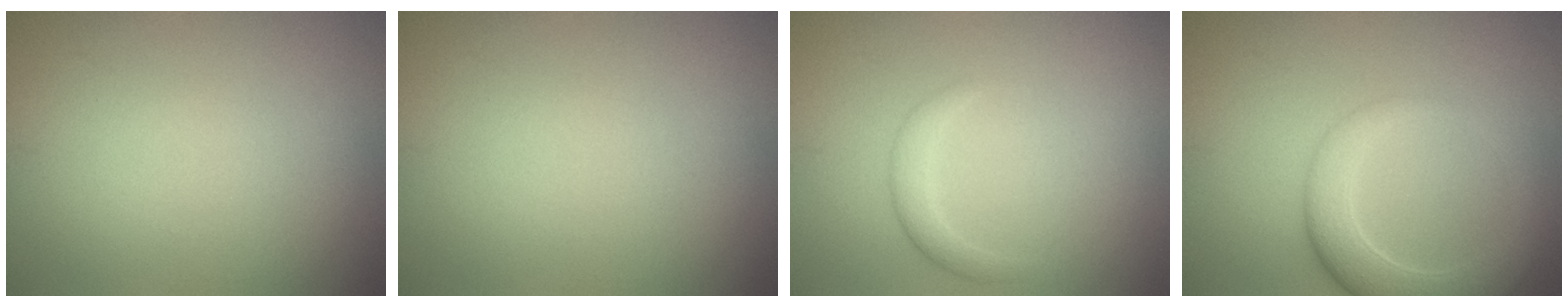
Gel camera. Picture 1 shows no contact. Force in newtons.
{"total": 0.0}
{"total": 1.6, "press": 1.6, "slide": 0.1}
{"total": 5.4, "press": 5.3, "slide": 0.8}